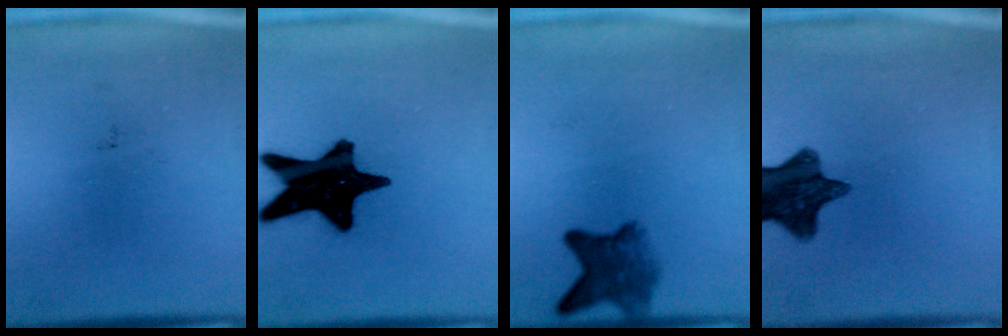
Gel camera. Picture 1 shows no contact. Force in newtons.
{"total": 19.1}
{"total": 5.2}
{"total": 11.2}